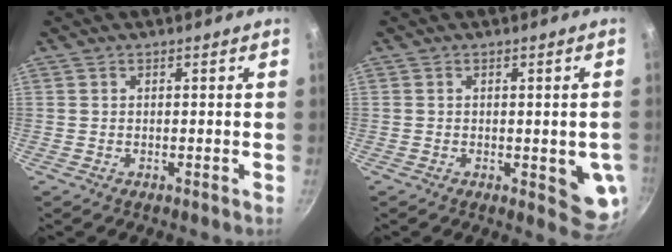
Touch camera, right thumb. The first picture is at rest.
{"total": 7.6, "force": [-1.1, 2.9, 6.9], "torque": [-0.061, -0.010, -0.010]}